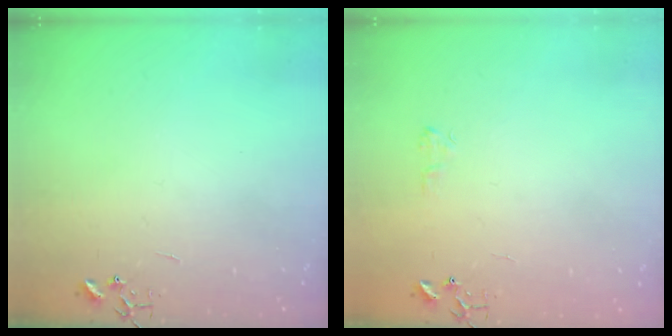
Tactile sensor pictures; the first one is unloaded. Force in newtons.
{"total": 5.4, "press": 5.4, "slide": 0.6}